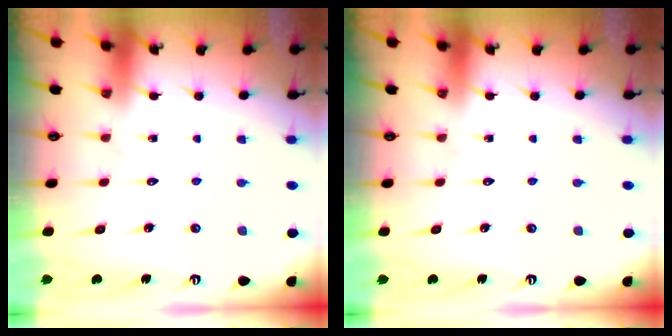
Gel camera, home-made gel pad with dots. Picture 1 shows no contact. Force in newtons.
{"total": 0.0}